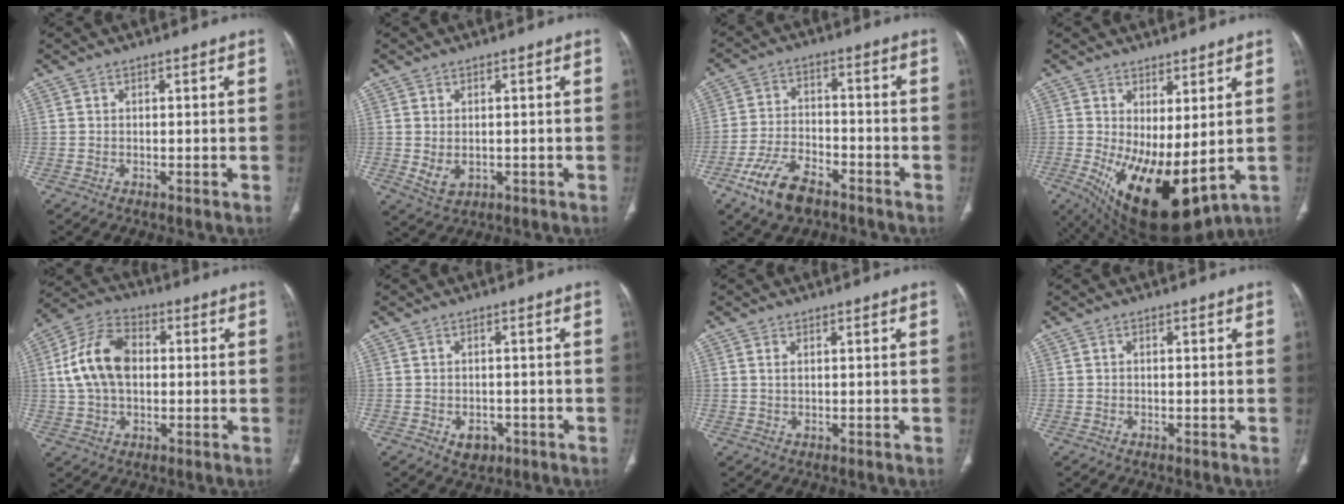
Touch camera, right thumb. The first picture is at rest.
{"total": 3.5, "force": [-0.3, 2.5, 2.5], "torque": [-0.040, -0.004, 0.010]}
{"total": 10.6, "force": [-6.7, 5.3, 6.2], "torque": [-0.118, 0.026, -0.125]}
{"total": 15.0, "force": [-1.0, 6.4, 13.6], "torque": [-0.239, -0.027, 0.012]}
{"total": 13.2, "force": [1.1, 8.7, 9.9], "torque": [-0.182, 0.024, 0.016]}
{"total": 3.3, "force": [-1.3, 2.5, 1.6], "torque": [-0.006, 0.005, -0.009]}
{"total": 1.1, "force": [0.4, 0.5, 0.8], "torque": [-0.021, 0.003, 0.012]}
{"total": 0.0}